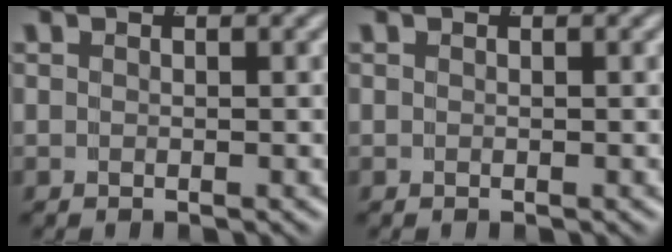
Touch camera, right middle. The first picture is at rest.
{"total": 1.2, "force": [-0.2, -1.1, -0.3], "torque": [0.016, -0.010, 0.008]}